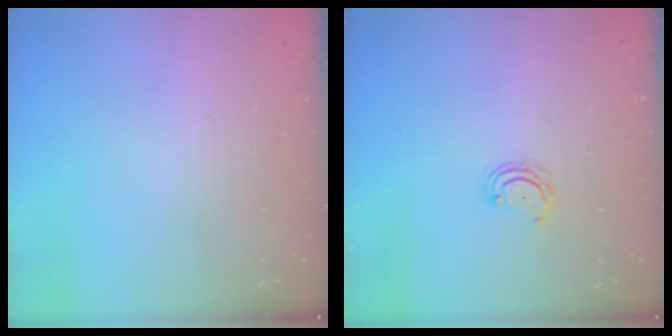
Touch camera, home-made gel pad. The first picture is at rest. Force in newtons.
{"total": 4.1, "press": 4.1, "slide": 0.6}